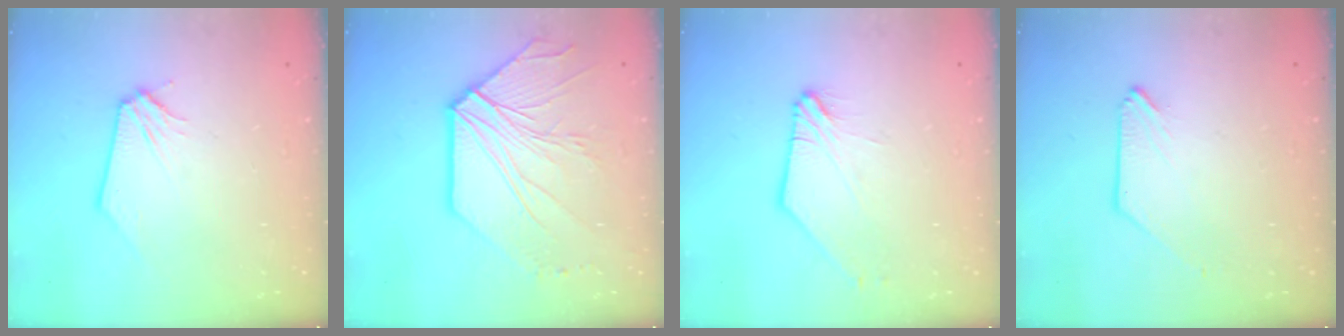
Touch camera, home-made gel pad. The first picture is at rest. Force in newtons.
{"total": 11.4, "press": 11.3, "slide": 1.1}
{"total": 2.8, "press": 2.8, "slide": 0.3}
{"total": 0.0}